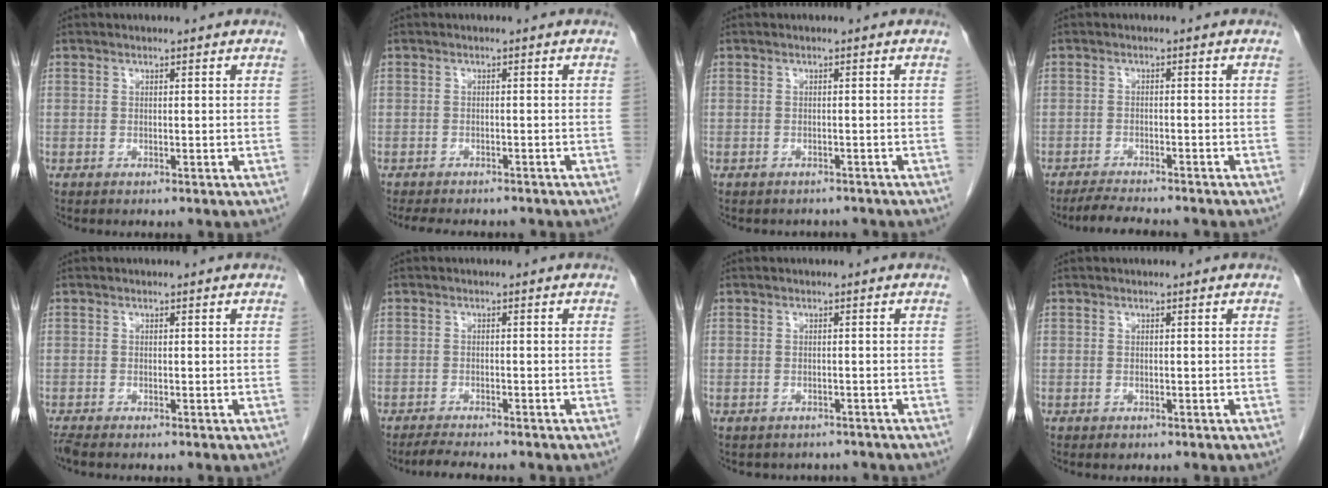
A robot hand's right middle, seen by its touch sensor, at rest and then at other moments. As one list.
[{"total": 7.7, "force": [-6.7, 2.4, 3.0], "torque": [-0.045, -0.005, -0.088]}, {"total": 2.8, "force": [-2.6, 1.1, 0.2], "torque": [-0.009, -0.002, -0.033]}, {"total": 5.8, "force": [-5.3, 0.4, 2.3], "torque": [-0.038, -0.016, -0.085]}, {"total": 1.1, "force": [-1.1, 0.0, 0.4], "torque": [-0.016, -0.006, -0.022]}, {"total": 3.8, "force": [-3.4, 0.2, 1.7], "torque": [-0.032, -0.013, -0.054]}, {"total": 3.8, "force": [-3.4, 1.8, 0.2], "torque": [-0.008, 0.005, -0.039]}, {"total": 0.5, "force": [-0.3, 0.3, 0.2], "torque": [-0.003, 0.001, -0.002]}]